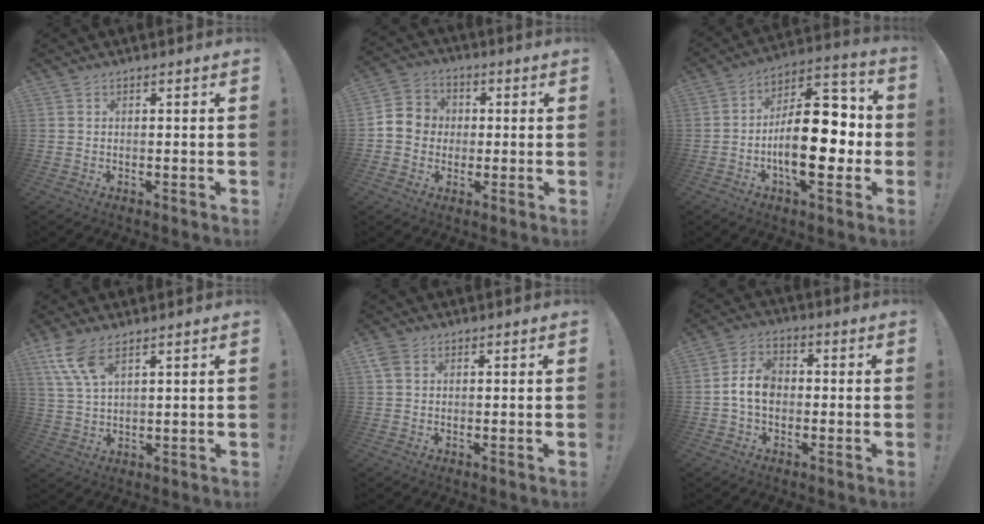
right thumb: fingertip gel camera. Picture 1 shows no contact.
{"total": 7.9, "force": [-0.4, 7.7, 2.0], "torque": [-0.036, 0.015, -0.004]}
{"total": 21.6, "force": [-3.8, 10.2, 18.6], "torque": [-0.290, 0.020, -0.057]}
{"total": 8.9, "force": [5.6, 3.1, 6.2], "torque": [-0.134, -0.019, 0.106]}
{"total": 3.0, "force": [1.2, 2.2, 1.7], "torque": [-0.032, 0.004, 0.026]}
{"total": 8.4, "force": [-0.8, 5.7, 6.1], "torque": [-0.117, 0.018, -0.009]}